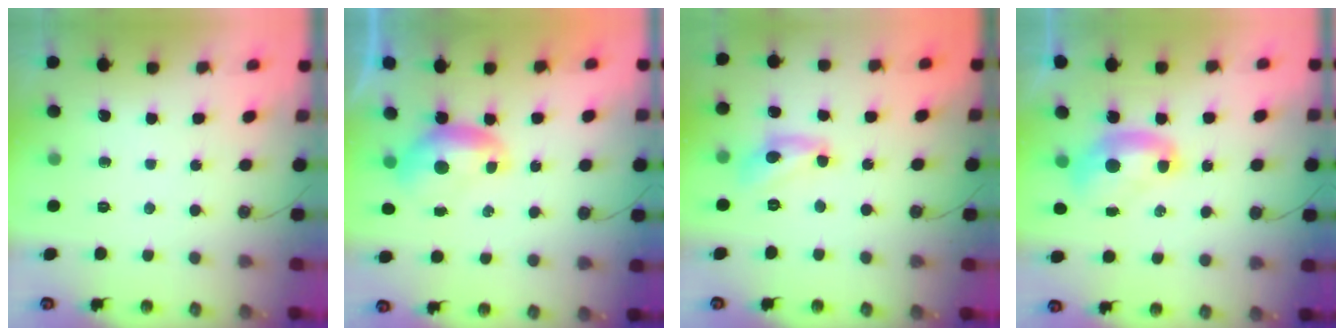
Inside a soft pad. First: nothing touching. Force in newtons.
{"total": 0.0}
{"total": 8.2, "press": 8.2, "slide": 0.3}
{"total": 2.0, "press": 2.0, "slide": 0.2}